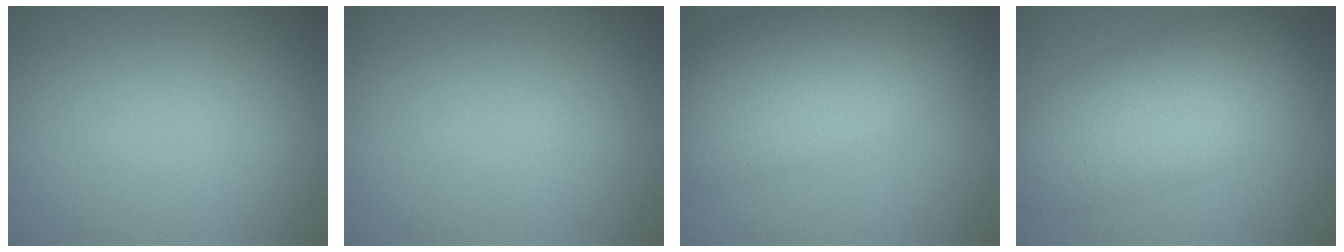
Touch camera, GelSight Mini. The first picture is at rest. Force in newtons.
{"total": 0.0}
{"total": 11.0, "press": 10.9, "slide": 0.9}
{"total": 7.7, "press": 7.7, "slide": 0.1}